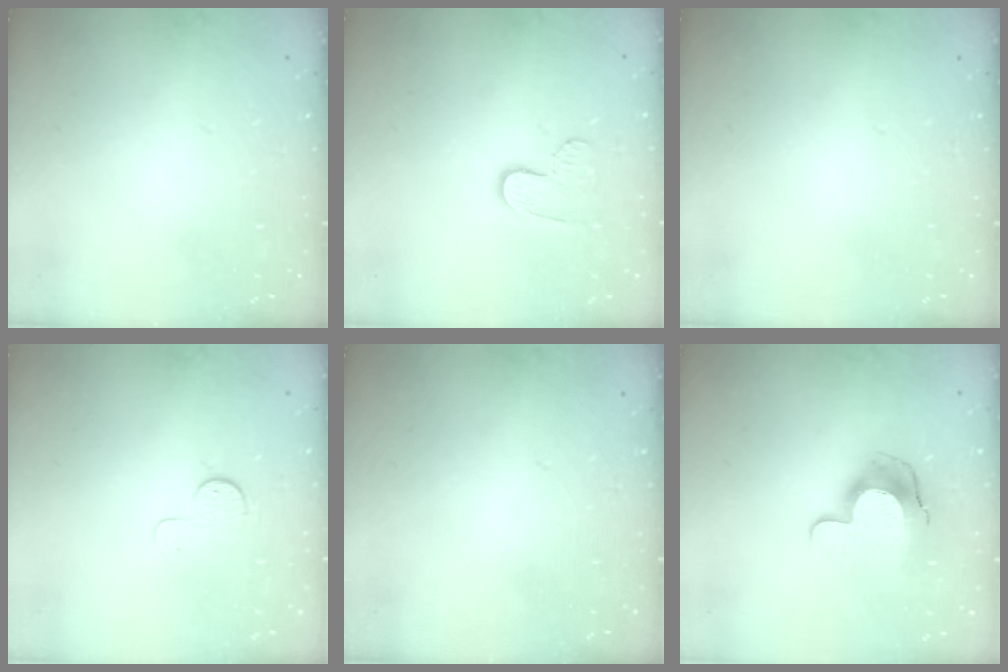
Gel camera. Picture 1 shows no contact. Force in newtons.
{"total": 5.9, "press": 5.9, "slide": 0.4}
{"total": 0.0}
{"total": 4.6, "press": 4.6, "slide": 0.4}
{"total": 0.0}
{"total": 11.2, "press": 11.2, "slide": 1.1}